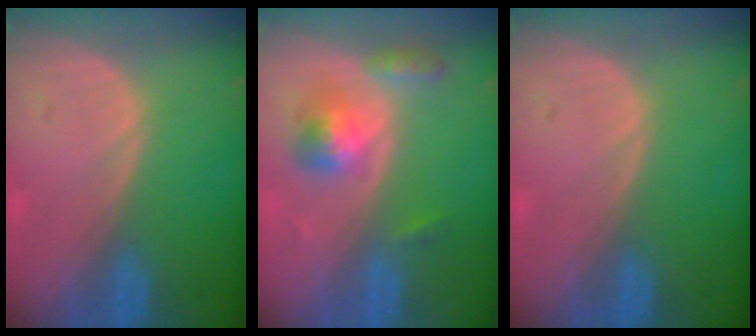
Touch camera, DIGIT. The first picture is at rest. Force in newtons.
{"total": 5.3, "press": 5.0, "slide": 1.6}
{"total": 0.0}